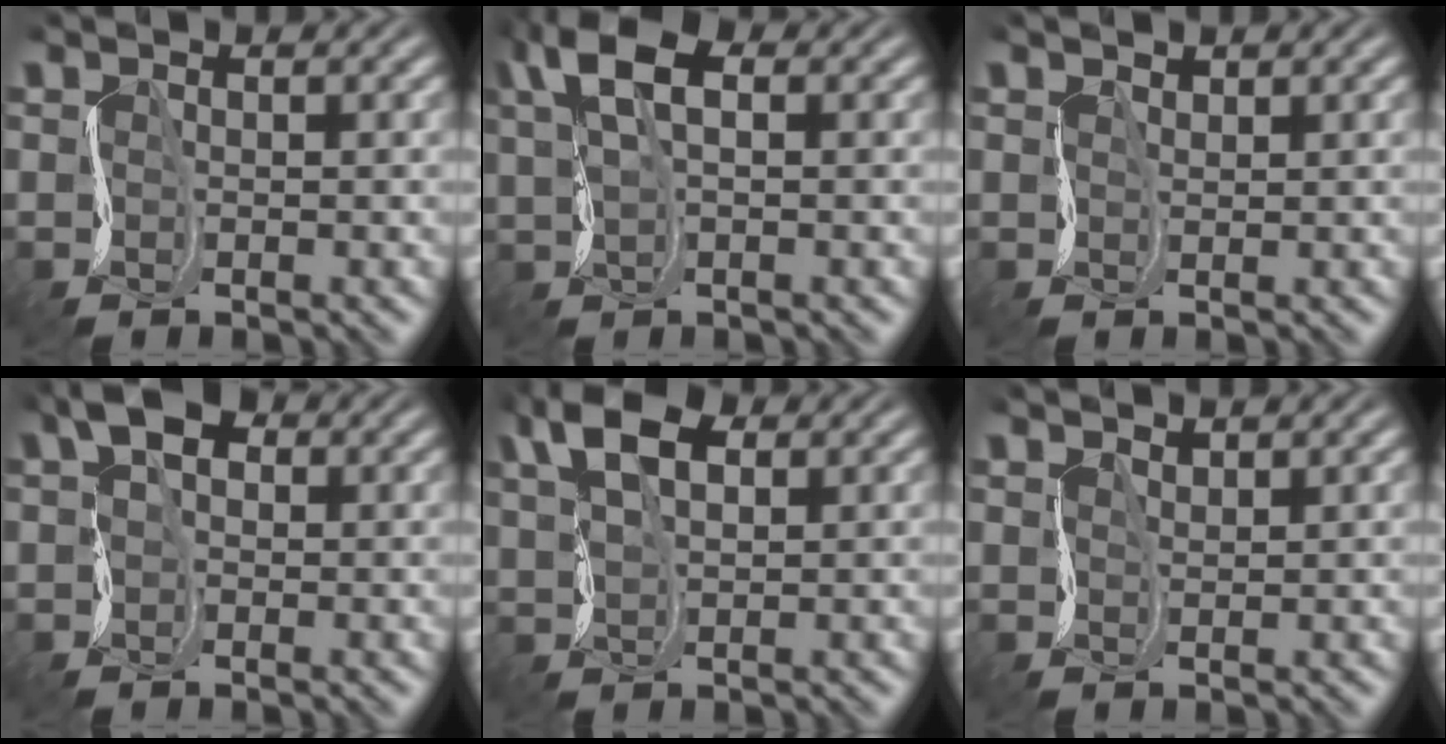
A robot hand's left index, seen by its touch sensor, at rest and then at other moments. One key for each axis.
{"total": 5.8, "fx": 1.4, "fy": 3.1, "fz": 4.8, "tx": -0.111, "ty": 0.013, "tz": 0.017}
{"total": 1.1, "fx": 0.8, "fy": 0.5, "fz": 0.6, "tx": -0.014, "ty": -0.004, "tz": 0.017}
{"total": 4.5, "fx": 0.9, "fy": 3.0, "fz": 3.2, "tx": -0.065, "ty": 0.013, "tz": -0.001}
{"total": 5.6, "fx": 2.0, "fy": 3.2, "fz": 4.2, "tx": -0.107, "ty": 0.011, "tz": 0.029}
{"total": 1.4, "fx": 1.0, "fy": 0.6, "fz": 0.8, "tx": -0.020, "ty": -0.001, "tz": 0.017}